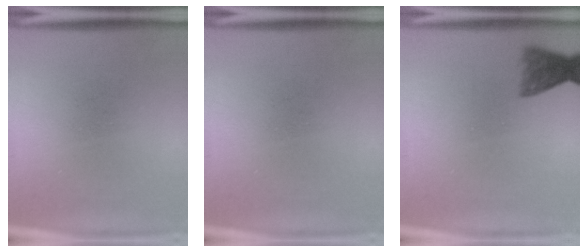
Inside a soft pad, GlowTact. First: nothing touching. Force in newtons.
{"total": 0.0}
{"total": 3.8}